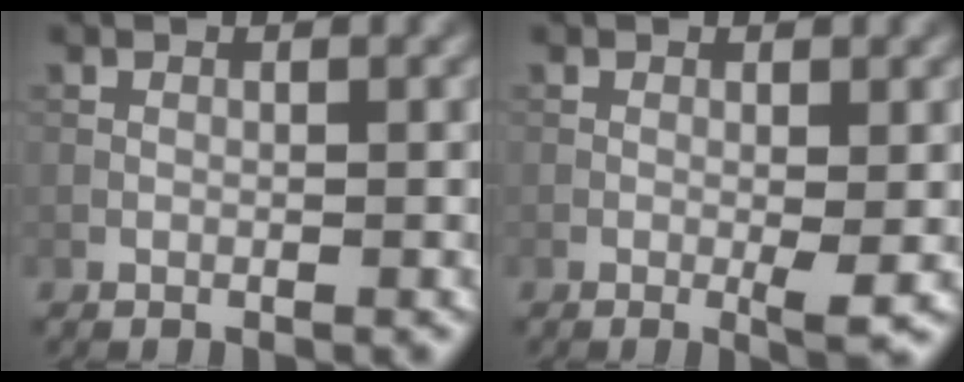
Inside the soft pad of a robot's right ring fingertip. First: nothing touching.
{"total": 1.6, "force": [-0.3, 0.1, 1.5], "torque": [-0.026, -0.004, -0.007]}